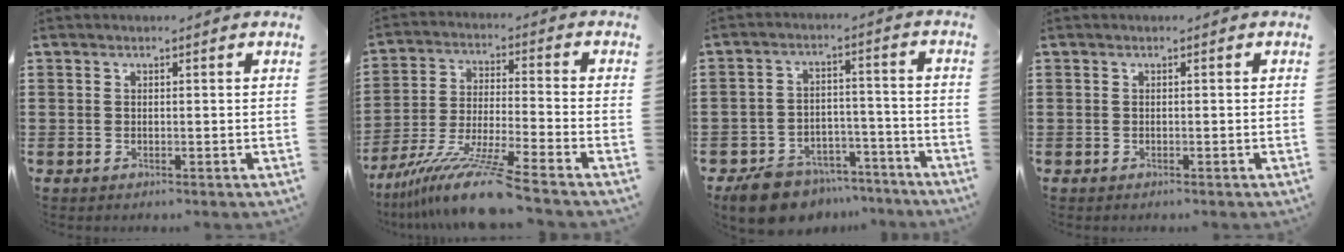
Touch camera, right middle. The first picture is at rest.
{"total": 12.1, "force": [-10.1, -0.4, 6.6], "torque": [-0.127, -0.002, -0.193]}
{"total": 7.5, "force": [-7.0, 2.1, 1.5], "torque": [-0.031, 0.027, -0.135]}
{"total": 0.0}